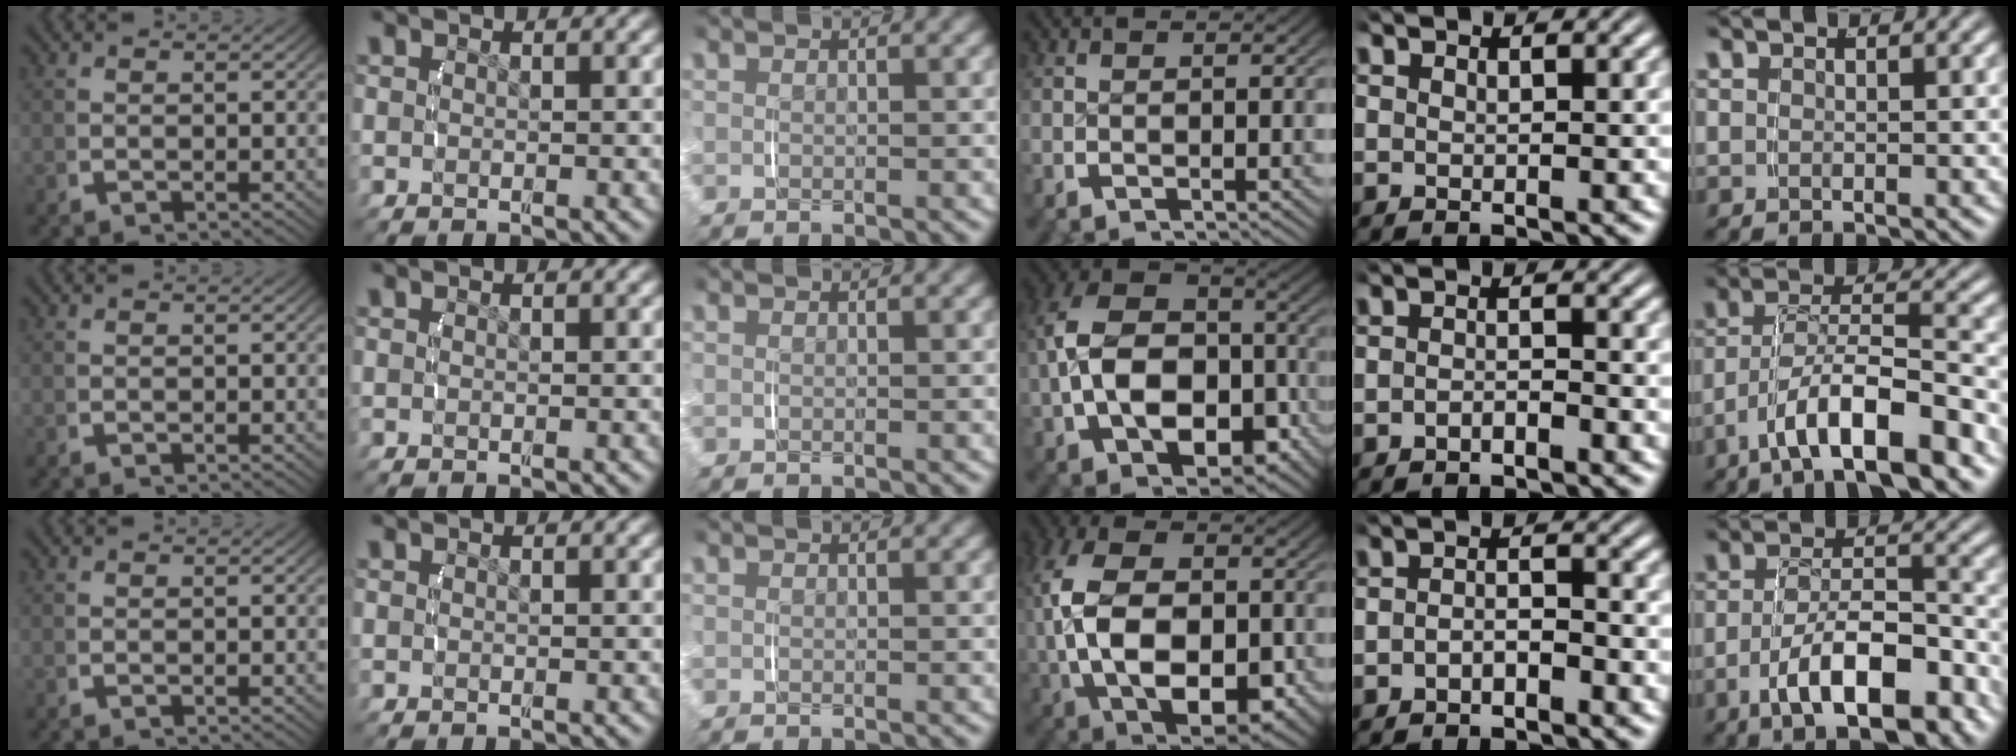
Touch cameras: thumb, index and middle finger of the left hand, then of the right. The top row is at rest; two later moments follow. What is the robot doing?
{"motion": "lift_and_place", "object": "napkin"}